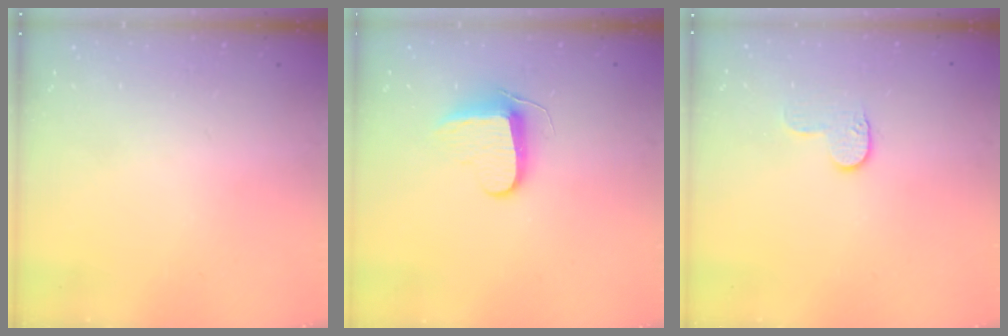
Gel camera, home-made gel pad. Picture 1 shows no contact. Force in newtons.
{"total": 9.6, "press": 9.6, "slide": 0.8}
{"total": 4.6, "press": 4.6, "slide": 0.3}